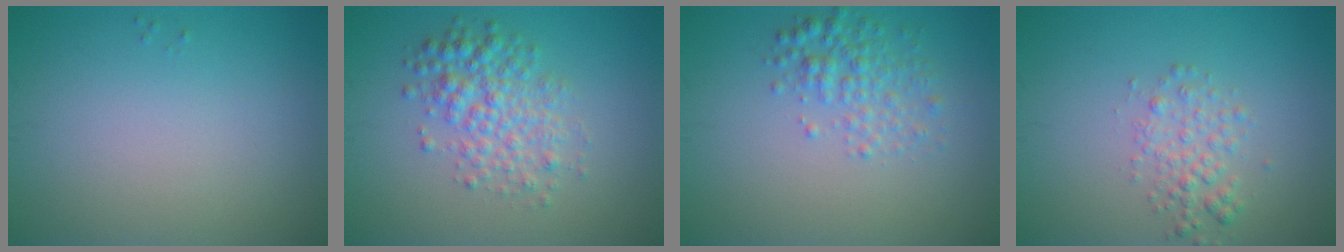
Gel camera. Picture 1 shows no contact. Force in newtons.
{"total": 4.0, "press": 4.0, "slide": 0.0}
{"total": 2.7, "press": 2.7, "slide": 0.1}
{"total": 2.2, "press": 2.2, "slide": 0.1}